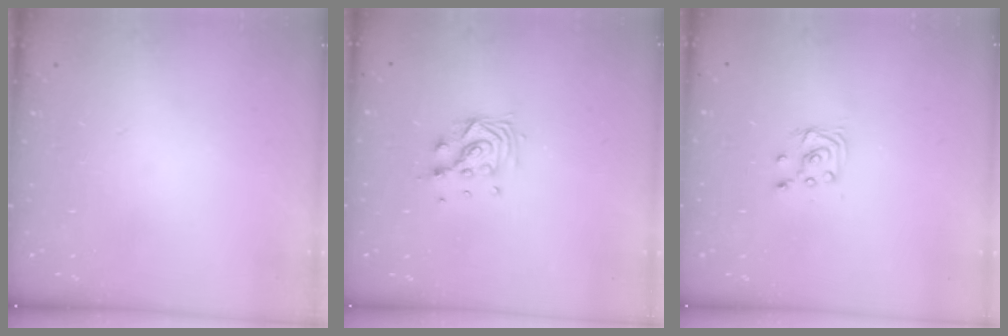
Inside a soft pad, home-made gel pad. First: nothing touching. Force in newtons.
{"total": 9.3, "press": 9.3, "slide": 0.9}
{"total": 4.6, "press": 4.6, "slide": 0.5}